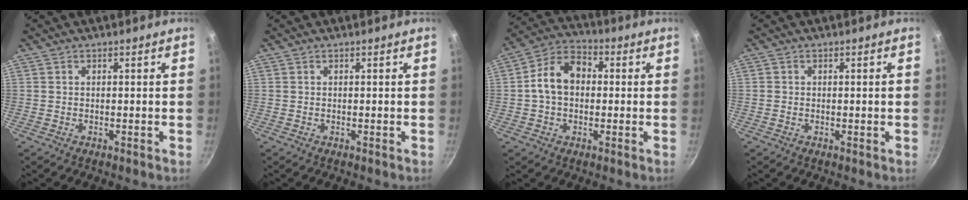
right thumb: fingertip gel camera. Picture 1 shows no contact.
{"total": 0.0}
{"total": 10.1, "force": [0.3, 7.3, 6.9], "torque": [-0.096, 0.030, -0.012]}
{"total": 0.9, "force": [-0.1, 0.4, 0.8], "torque": [-0.012, 0.003, -0.004]}